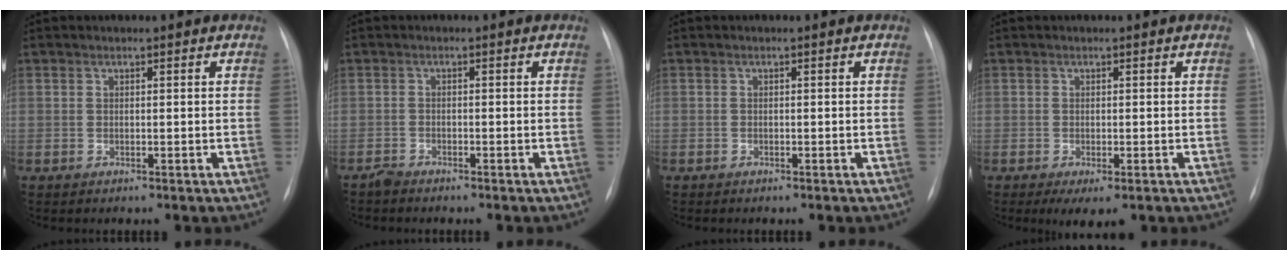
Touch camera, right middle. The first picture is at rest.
{"total": 1.3, "force": [-1.2, 0.3, 0.1], "torque": [-0.006, -0.001, -0.023]}
{"total": 0.6, "force": [-0.4, 0.4, 0.0], "torque": [-0.006, 0.004, -0.008]}
{"total": 3.6, "force": [-2.0, 1.2, 2.7], "torque": [-0.035, -0.006, -0.024]}